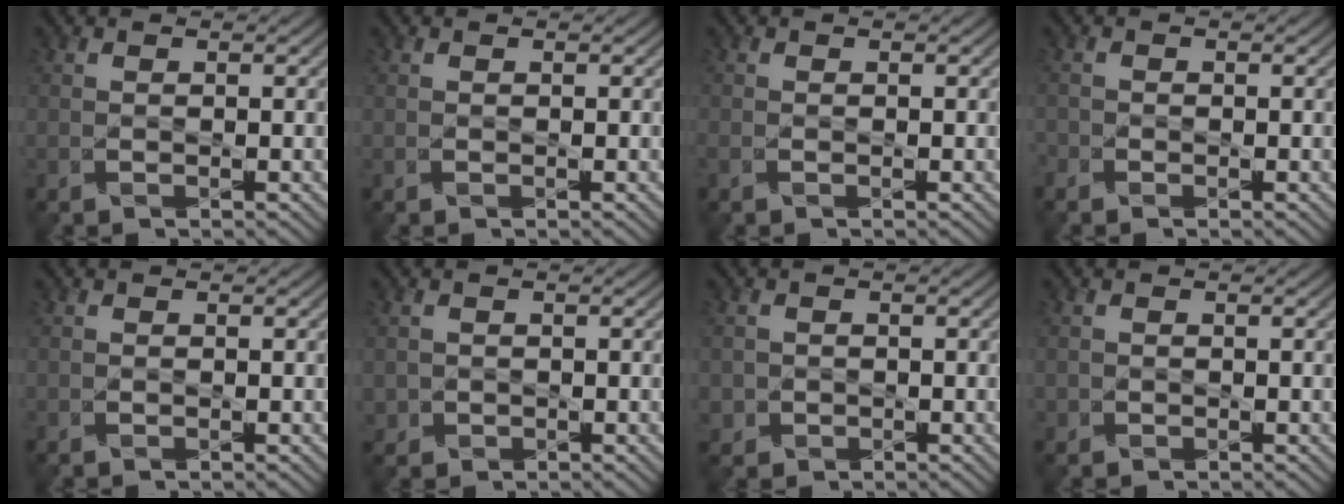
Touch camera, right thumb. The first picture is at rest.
{"total": 0.0}
{"total": 0.7, "force": [-0.5, 0.4, 0.4], "torque": [-0.012, -0.003, -0.011]}
{"total": 1.0, "force": [-0.9, 0.5, 0.1], "torque": [-0.004, -0.004, -0.023]}
{"total": 0.0}
{"total": 1.3, "force": [-0.2, 1.3, 0.0], "torque": [0.002, -0.008, -0.007]}
{"total": 1.7, "force": [-0.4, 1.6, 0.1], "torque": [0.002, -0.006, -0.011]}
{"total": 0.7, "force": [-0.2, 0.7, 0.0], "torque": [0.003, -0.006, -0.007]}